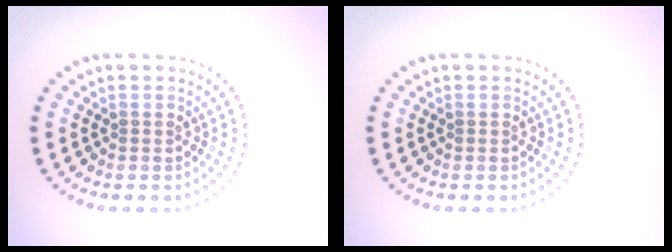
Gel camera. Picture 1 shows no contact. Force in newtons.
{"total": 0.0}